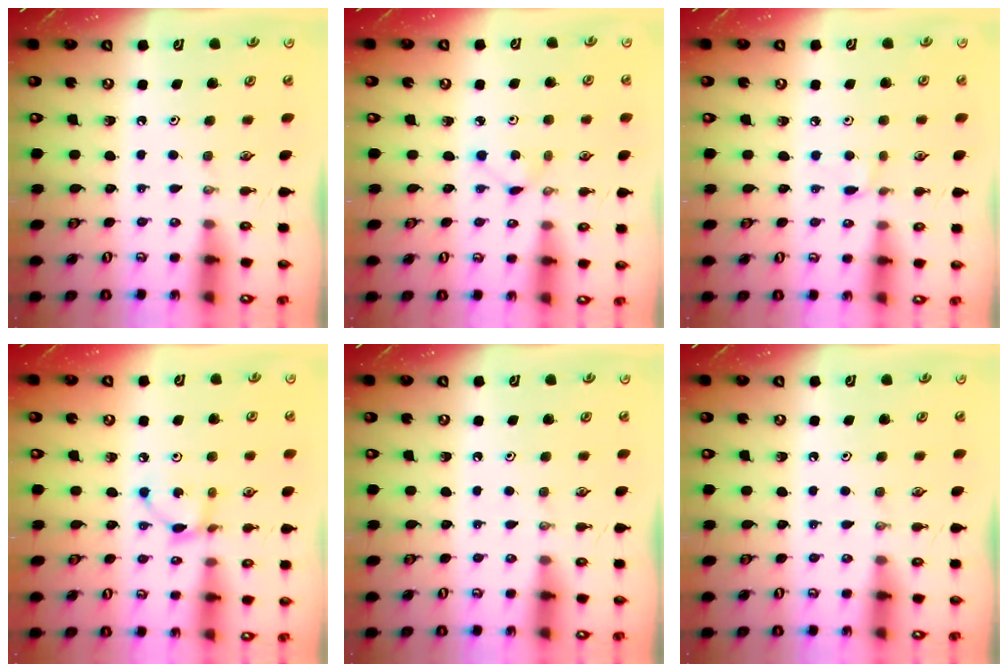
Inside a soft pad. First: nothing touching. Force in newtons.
{"total": 1.8, "press": 1.7, "slide": 0.2}
{"total": 2.8, "press": 2.7, "slide": 0.5}
{"total": 3.4, "press": 3.4, "slide": 0.2}
{"total": 0.0}
{"total": 0.0}